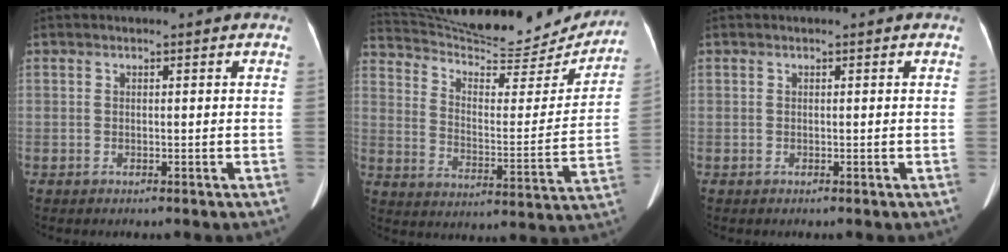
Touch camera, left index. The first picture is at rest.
{"total": 25.2, "force": [23.8, 4.3, 7.1], "torque": [-0.122, -0.045, 0.330]}
{"total": 0.0}